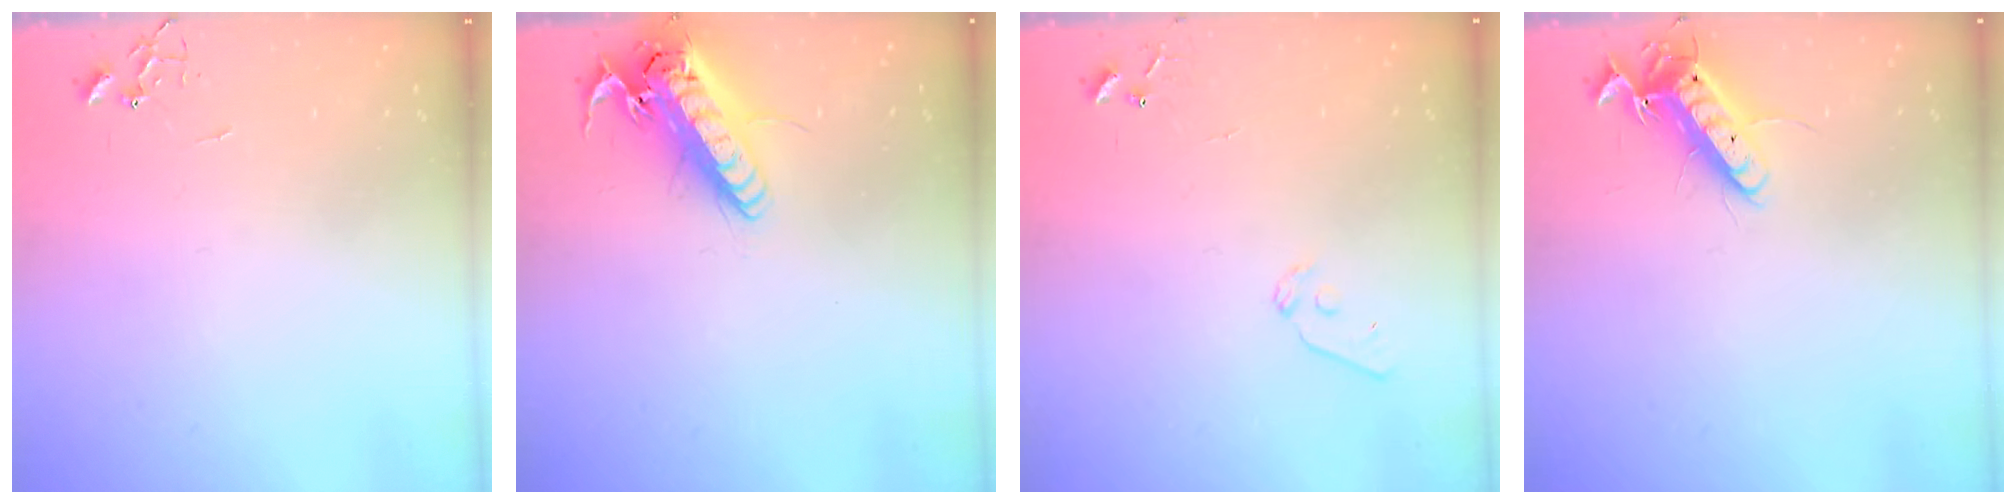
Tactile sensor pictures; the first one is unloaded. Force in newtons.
{"total": 19.1, "press": 18.8, "slide": 3.3}
{"total": 7.2, "press": 7.2, "slide": 0.5}
{"total": 12.2, "press": 12.1, "slide": 1.4}